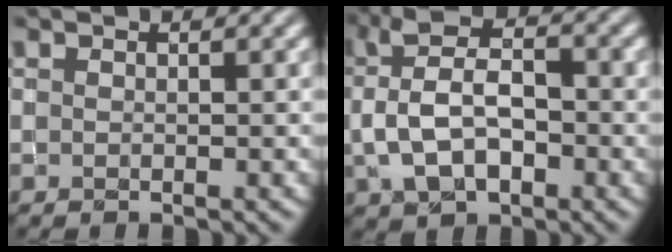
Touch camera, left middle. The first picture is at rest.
{"total": 5.8, "force": [-0.2, 3.7, 4.4], "torque": [-0.086, 0.012, -0.006]}